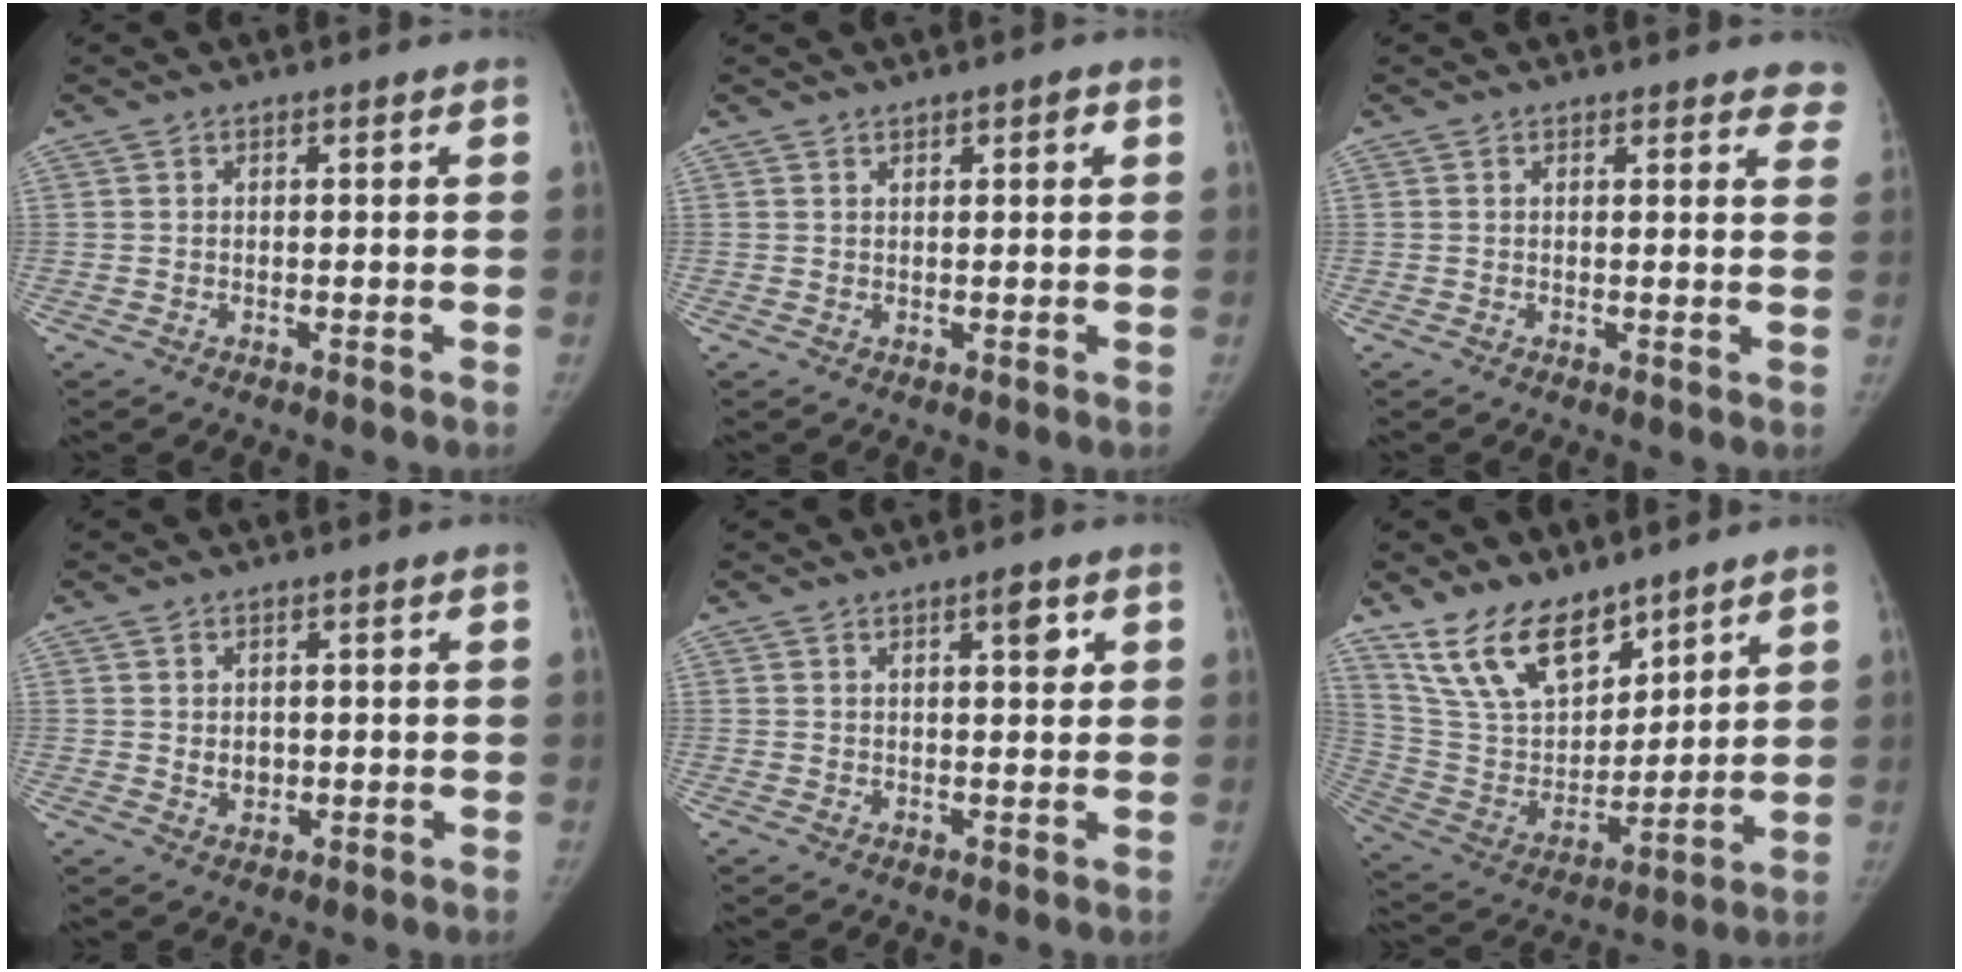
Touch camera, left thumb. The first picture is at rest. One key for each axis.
{"total": 1.6, "fx": 0.8, "fy": 0.6, "fz": 1.3, "tx": -0.013, "ty": -0.001, "tz": 0.011}
{"total": 4.9, "fx": 4.3, "fy": 1.7, "fz": 1.6, "tx": 0.016, "ty": -0.019, "tz": 0.028}
{"total": 2.6, "fx": 0.1, "fy": 2.1, "fz": 1.6, "tx": -0.012, "ty": -0.001, "tz": 0.005}
{"total": 3.0, "fx": 1.3, "fy": 0.9, "fz": 2.6, "tx": -0.031, "ty": -0.004, "tz": 0.018}
{"total": 16.9, "fx": 12.2, "fy": 8.4, "fz": 8.1, "tx": -0.106, "ty": -0.062, "tz": 0.243}